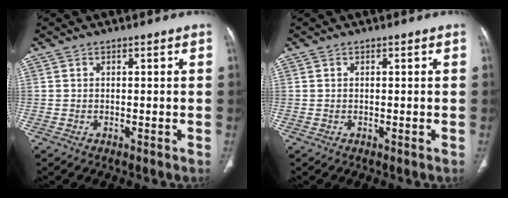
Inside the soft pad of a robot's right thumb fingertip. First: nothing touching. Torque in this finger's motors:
{"motor_torque": [-0.15, 0.14, -0.05, 0.04, 0.04]}